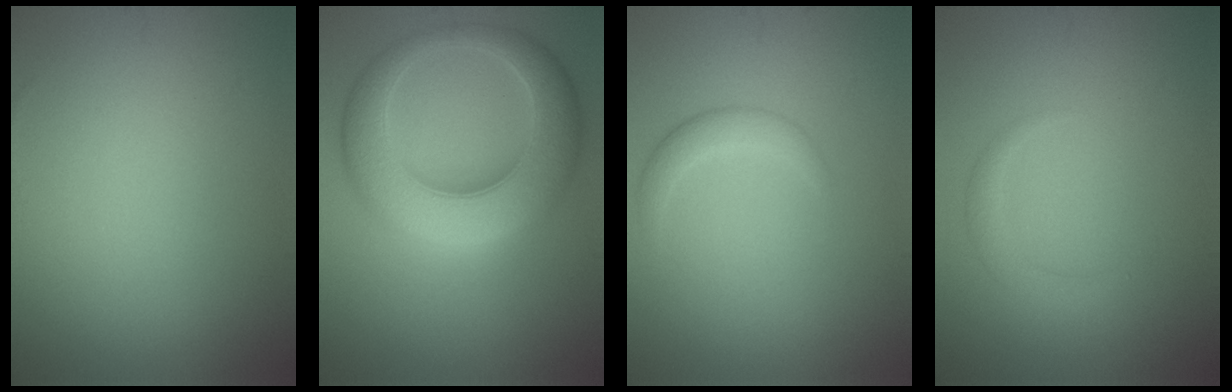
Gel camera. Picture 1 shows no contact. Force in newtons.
{"total": 9.6, "press": 9.6, "slide": 0.2}
{"total": 1.6, "press": 1.6, "slide": 0.1}
{"total": 1.6, "press": 1.6, "slide": 0.1}